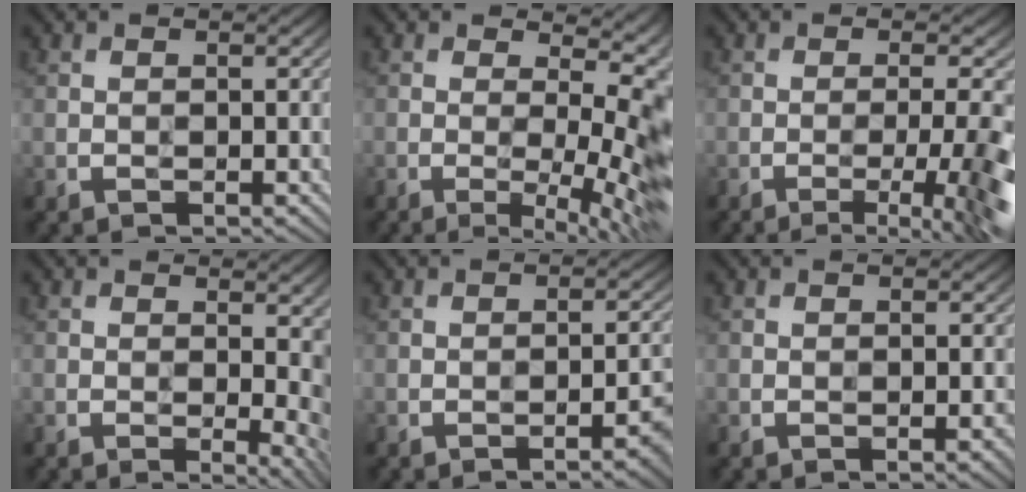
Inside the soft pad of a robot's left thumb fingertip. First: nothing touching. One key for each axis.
{"total": 12.0, "fx": 0.3, "fy": 3.2, "fz": 11.6, "tx": -0.152, "ty": 0.010, "tz": 0.012}
{"total": 9.8, "fx": -3.1, "fy": 2.7, "fz": 8.9, "tx": -0.095, "ty": -0.001, "tz": -0.039}
{"total": 6.5, "fx": -0.1, "fy": 2.1, "fz": 6.1, "tx": -0.073, "ty": -0.004, "tz": -0.002}
{"total": 3.9, "fx": -2.0, "fy": 0.7, "fz": 3.2, "tx": -0.035, "ty": 0.014, "tz": -0.032}
{"total": 0.9, "fx": -0.4, "fy": 0.1, "fz": 0.8, "tx": -0.012, "ty": 0.001, "tz": -0.008}